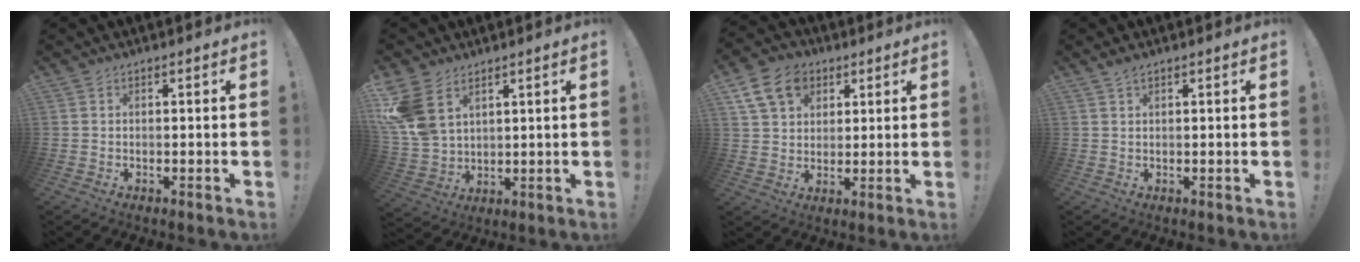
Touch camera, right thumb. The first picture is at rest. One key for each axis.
{"total": 11.4, "fx": 5.7, "fy": 7.4, "fz": 6.4, "tx": -0.129, "ty": -0.028, "tz": 0.115}
{"total": 12.2, "fx": 5.6, "fy": 9.2, "fz": 5.8, "tx": -0.093, "ty": -0.016, "tz": 0.112}
{"total": 1.5, "fx": 1.1, "fy": 0.2, "fz": 1.0, "tx": -0.013, "ty": -0.002, "tz": 0.019}